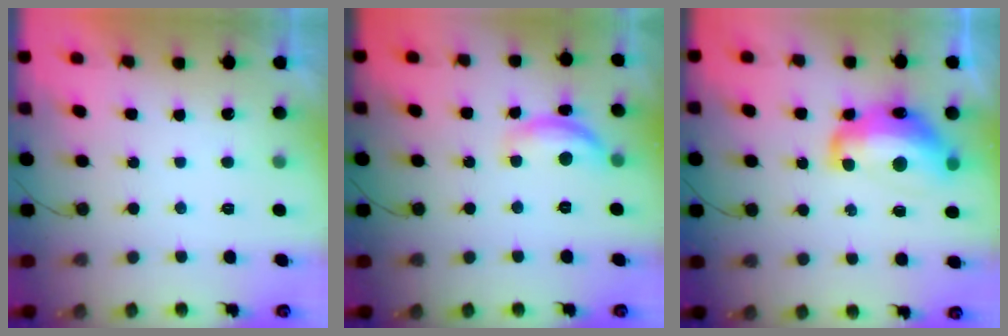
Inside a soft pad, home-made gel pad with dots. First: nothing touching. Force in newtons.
{"total": 10.9, "press": 10.9, "slide": 0.6}
{"total": 15.8, "press": 15.8, "slide": 1.2}